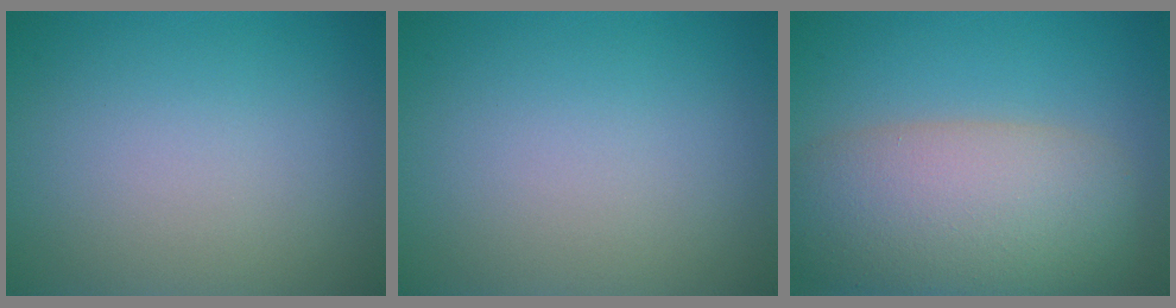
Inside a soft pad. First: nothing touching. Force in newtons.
{"total": 0.0}
{"total": 9.3, "press": 9.3, "slide": 0.5}